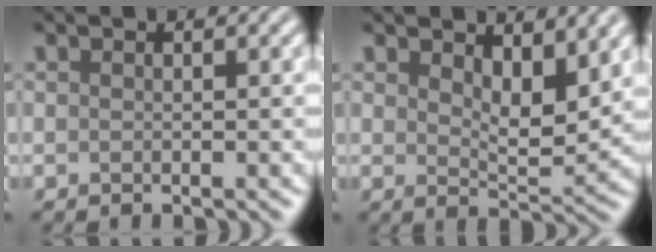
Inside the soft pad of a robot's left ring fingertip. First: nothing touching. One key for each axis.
{"total": 4.5, "fx": 2.4, "fy": 1.9, "fz": 3.3, "tx": -0.055, "ty": -0.009, "tz": 0.039}